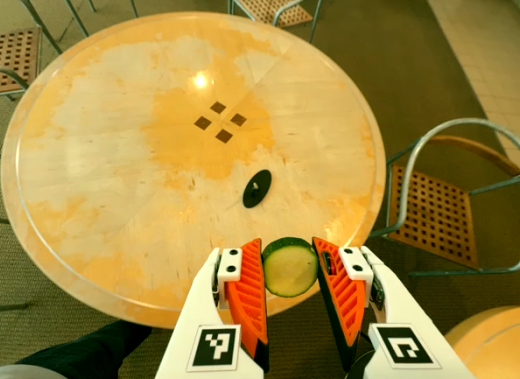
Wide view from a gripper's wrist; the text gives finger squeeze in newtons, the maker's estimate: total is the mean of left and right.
{"total": 9.9, "left": 10.0, "right": 9.8}